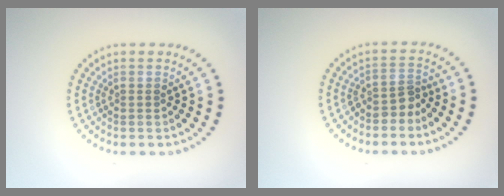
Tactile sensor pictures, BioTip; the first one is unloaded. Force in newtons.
{"total": 2.0, "press": 1.4, "slide": 1.4}